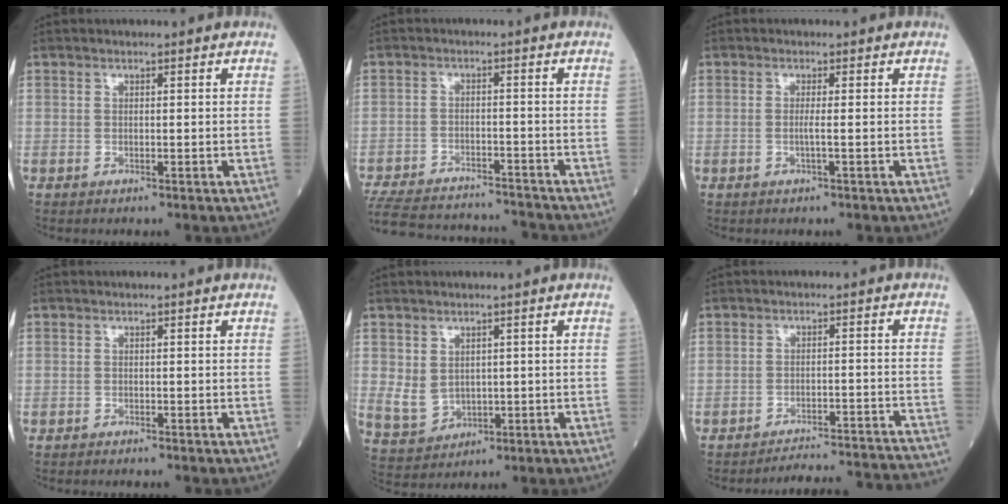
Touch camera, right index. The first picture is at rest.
{"total": 17.5, "force": [-16.3, 3.6, 5.2], "torque": [-0.128, -0.009, -0.234]}
{"total": 1.2, "force": [-0.2, -0.4, 1.1], "torque": [-0.021, 0.000, -0.006]}
{"total": 1.0, "force": [-1.0, -0.1, 0.3], "torque": [-0.005, 0.000, -0.012]}
{"total": 4.4, "force": [0.4, 3.7, 2.4], "torque": [-0.059, 0.003, 0.028]}
{"total": 16.7, "force": [-16.5, -0.8, 2.7], "torque": [-0.010, 0.002, -0.198]}